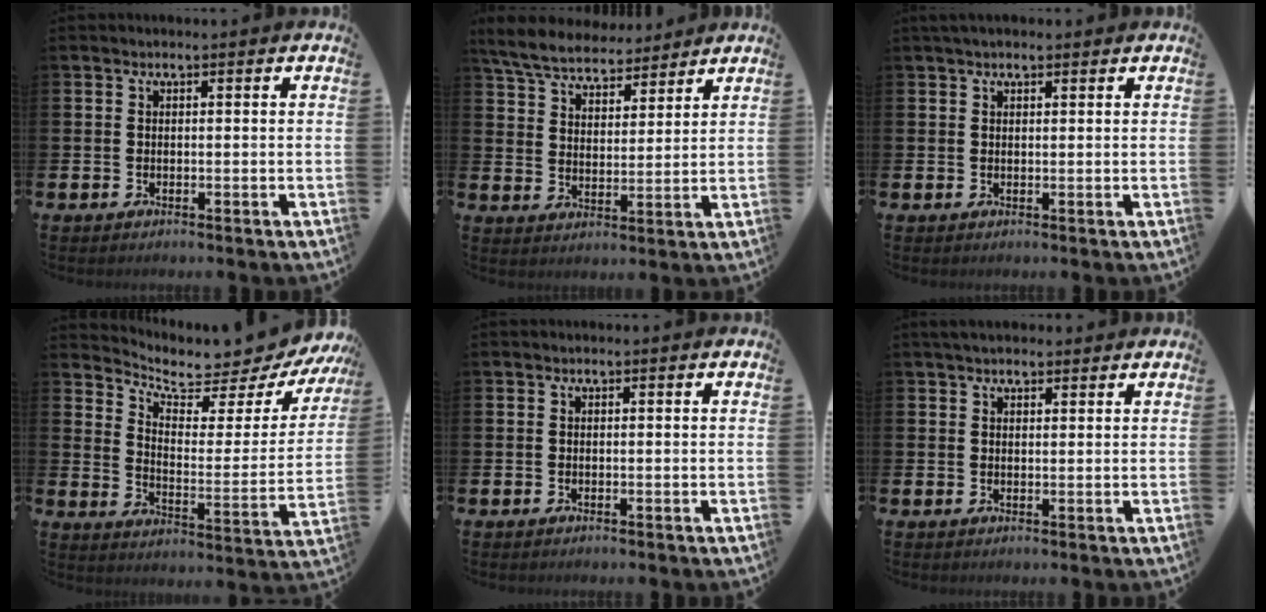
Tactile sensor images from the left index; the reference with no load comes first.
{"total": 6.7, "force": [6.4, 1.8, 1.3], "torque": [-0.056, -0.031, 0.116]}
{"total": 1.8, "force": [1.5, 0.6, 0.7], "torque": [-0.005, 0.003, 0.026]}
{"total": 6.7, "force": [6.3, 1.4, 1.7], "torque": [-0.055, -0.059, 0.100]}
{"total": 0.0}
{"total": 2.8, "force": [2.5, 0.9, 0.8], "torque": [-0.010, -0.004, 0.043]}